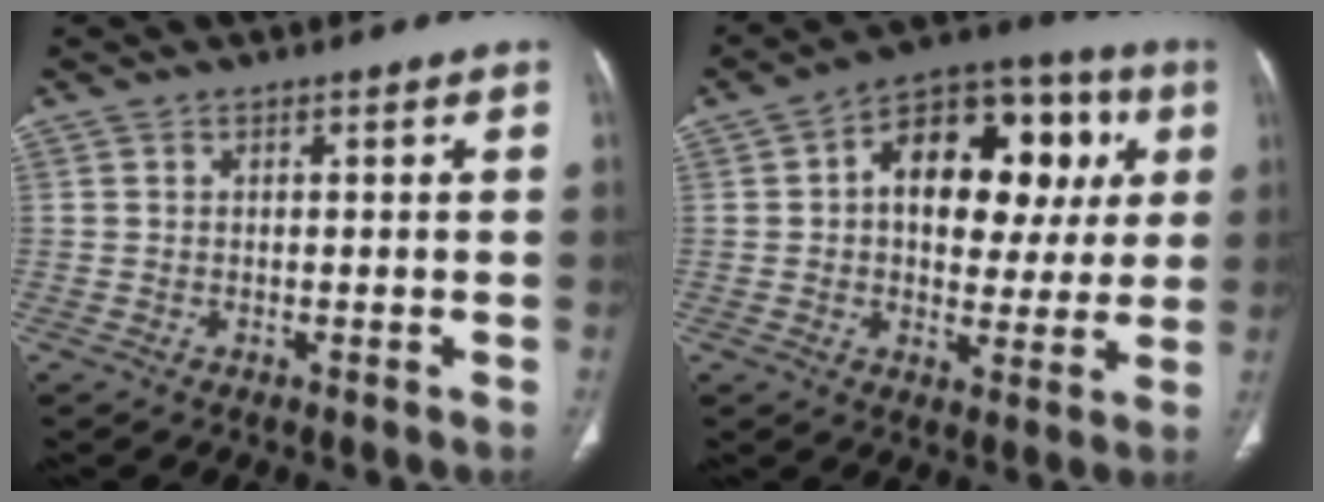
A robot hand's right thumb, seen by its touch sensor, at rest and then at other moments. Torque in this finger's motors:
{"motor_torque": [-0.45, 1.04, 0.49, 0.18, 0.32]}